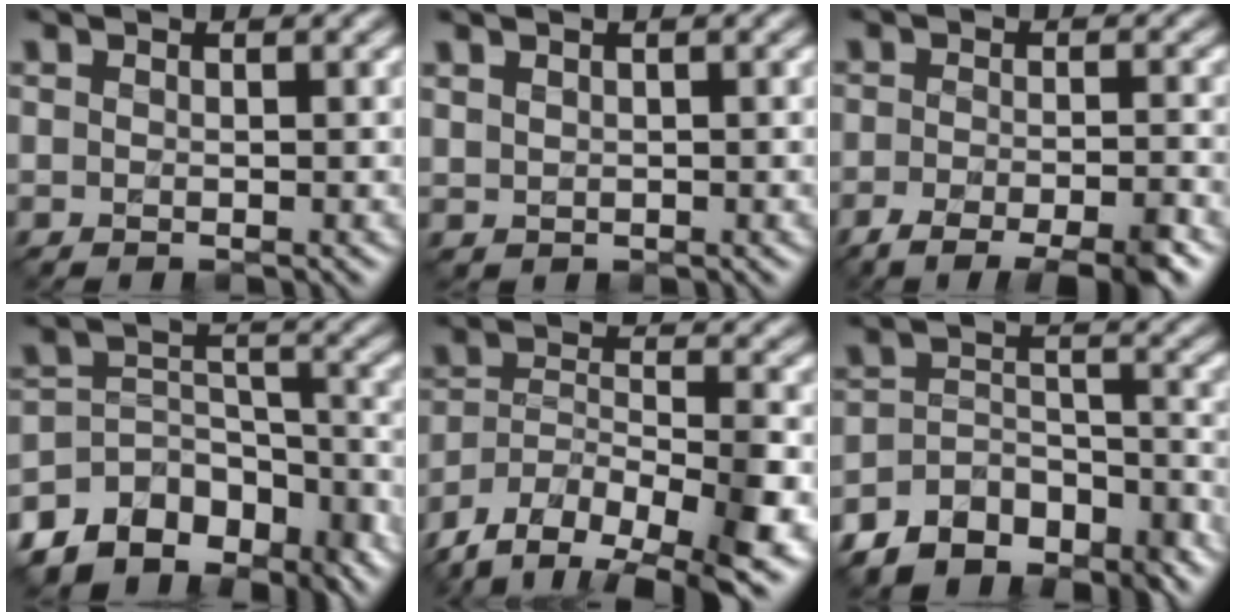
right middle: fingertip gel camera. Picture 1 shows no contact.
{"total": 0.8, "force": [0.5, 0.5, 0.2], "torque": [-0.003, -0.002, 0.015]}
{"total": 6.7, "force": [-4.6, 1.6, 4.6], "torque": [-0.071, -0.012, -0.075]}
{"total": 10.5, "force": [-8.4, 5.9, 2.5], "torque": [-0.039, 0.017, -0.130]}
{"total": 11.2, "force": [-7.7, 4.9, 6.6], "torque": [-0.116, -0.007, -0.129]}
{"total": 7.9, "force": [-6.4, 3.9, 2.5], "torque": [-0.039, -0.001, -0.106]}